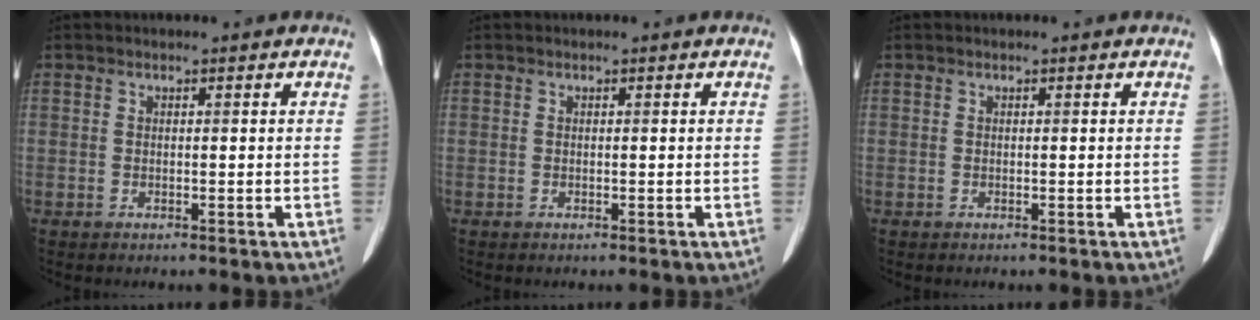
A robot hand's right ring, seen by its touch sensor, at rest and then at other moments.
{"total": 0.0}
{"total": 0.0}